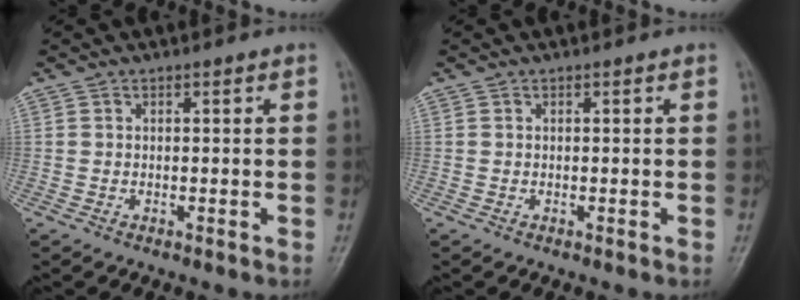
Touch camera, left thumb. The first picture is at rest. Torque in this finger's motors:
{"motor_torque": [0.03, 0.03, -0.01, 0.00, 0.00]}